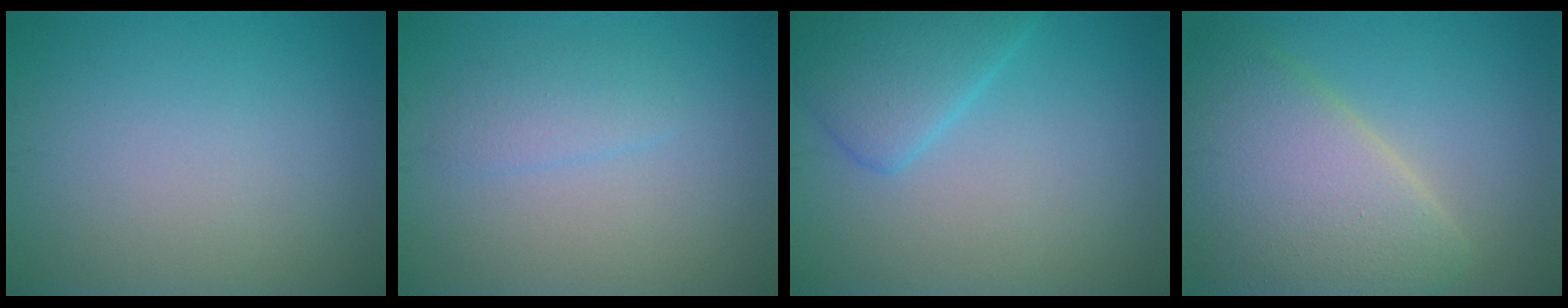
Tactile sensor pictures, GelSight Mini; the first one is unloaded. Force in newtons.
{"total": 1.8, "press": 1.8, "slide": 0.0}
{"total": 4.0, "press": 4.0, "slide": 0.3}
{"total": 8.5, "press": 8.5, "slide": 0.6}